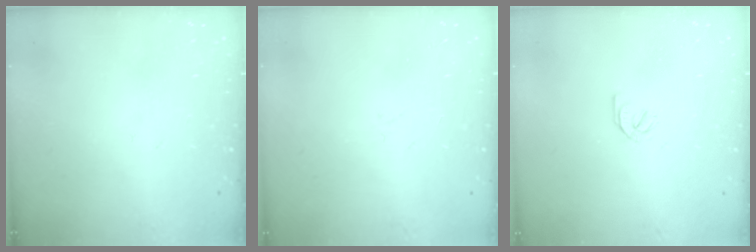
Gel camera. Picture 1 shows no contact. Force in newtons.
{"total": 0.9, "press": 0.9, "slide": 0.2}
{"total": 2.1, "press": 1.9, "slide": 0.8}